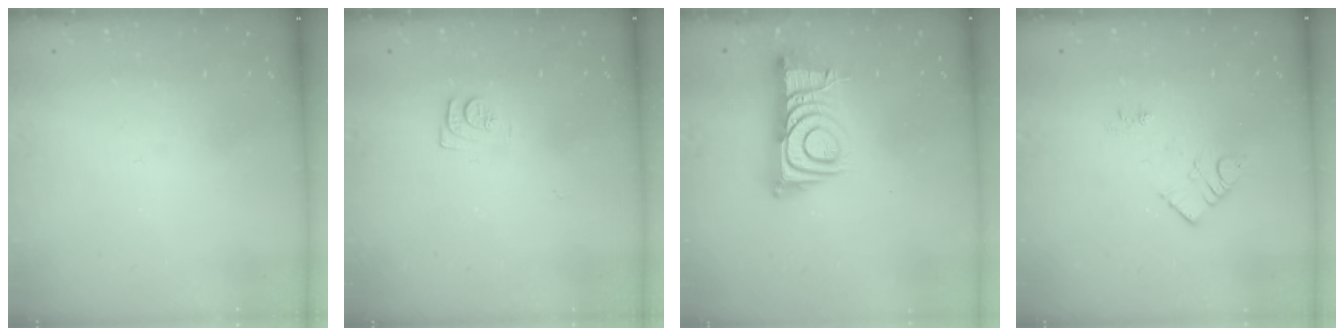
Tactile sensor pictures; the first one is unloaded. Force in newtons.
{"total": 7.0, "press": 7.0, "slide": 0.6}
{"total": 11.0, "press": 11.0, "slide": 0.6}
{"total": 5.6, "press": 5.5, "slide": 0.6}